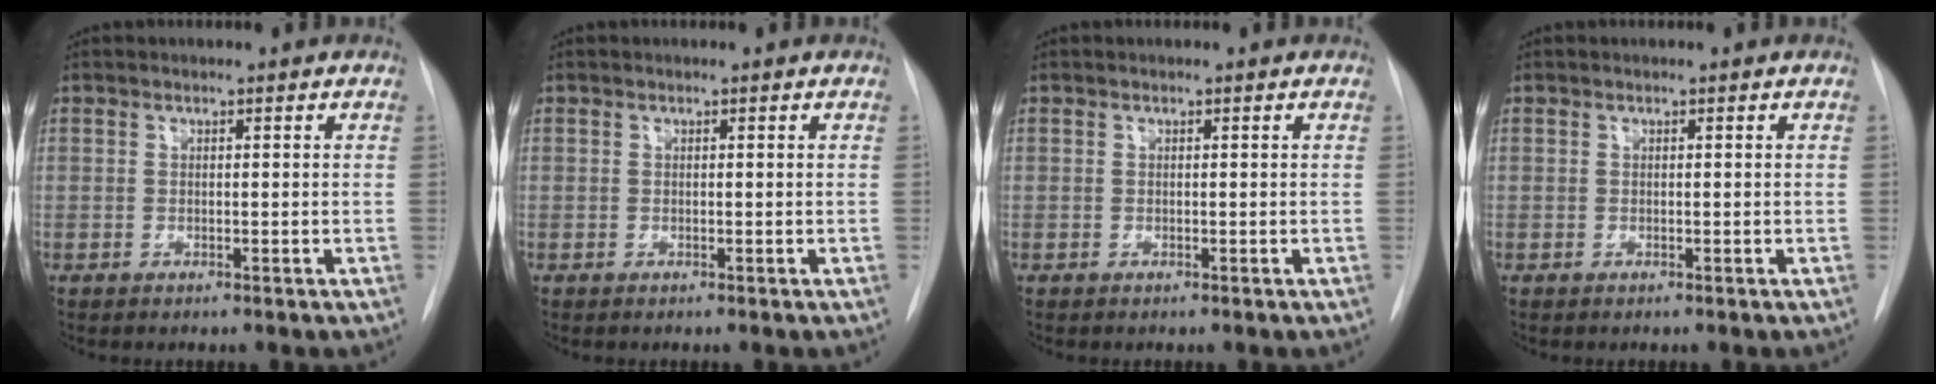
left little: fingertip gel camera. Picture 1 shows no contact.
{"total": 0.0}
{"total": 0.0}
{"total": 0.0}